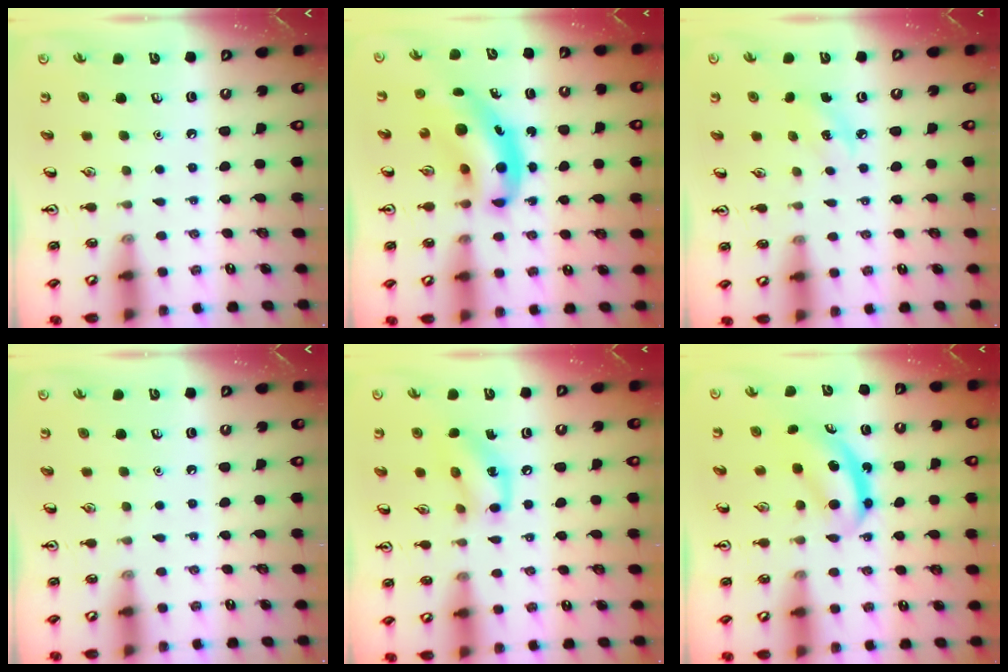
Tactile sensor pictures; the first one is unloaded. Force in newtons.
{"total": 9.4, "press": 9.0, "slide": 2.7}
{"total": 5.3, "press": 5.1, "slide": 1.3}
{"total": 0.0}
{"total": 11.5, "press": 11.3, "slide": 1.6}
{"total": 5.9, "press": 5.8, "slide": 0.8}